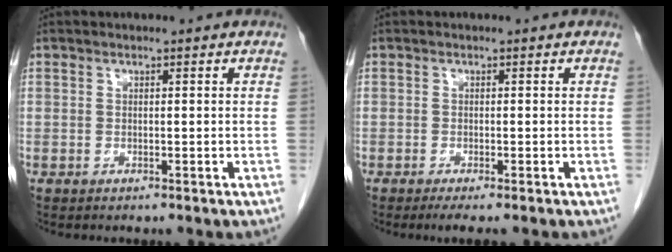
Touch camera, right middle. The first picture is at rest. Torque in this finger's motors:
{"motor_torque": [0.32, -0.24, 0.02, 0.02]}